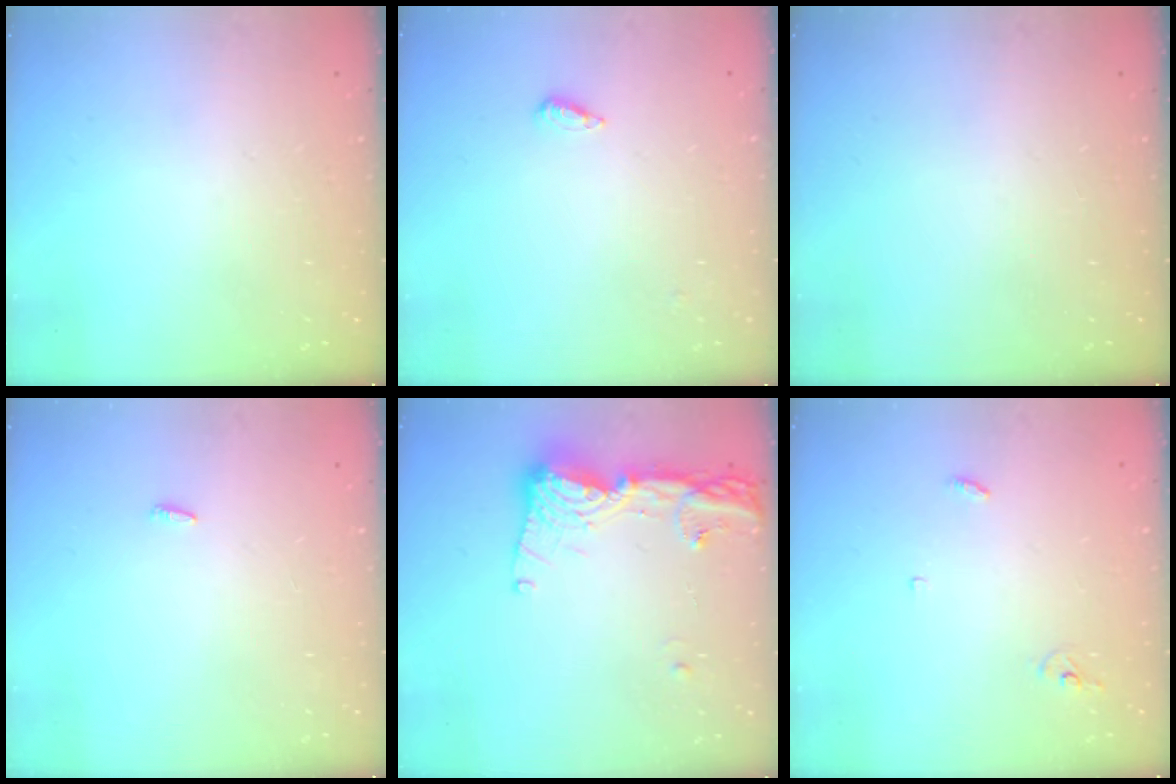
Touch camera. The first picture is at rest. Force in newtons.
{"total": 2.2, "press": 2.2, "slide": 0.5}
{"total": 0.0}
{"total": 2.1, "press": 1.9, "slide": 0.7}
{"total": 14.5, "press": 14.4, "slide": 1.7}
{"total": 2.9, "press": 2.9, "slide": 0.2}